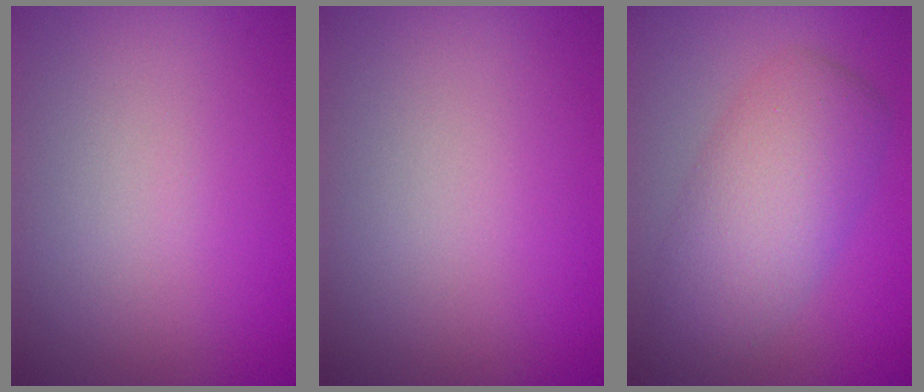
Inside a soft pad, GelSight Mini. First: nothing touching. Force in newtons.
{"total": 0.0}
{"total": 6.1, "press": 6.1, "slide": 0.1}